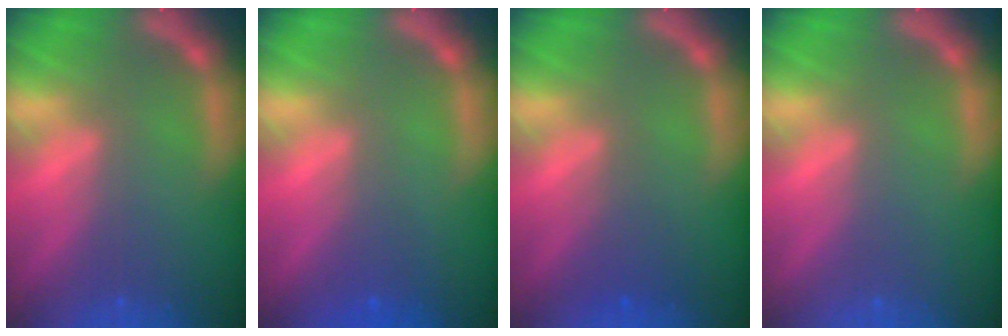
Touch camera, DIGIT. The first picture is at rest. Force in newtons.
{"total": 1.5}
{"total": 2.0}
{"total": 0.0}